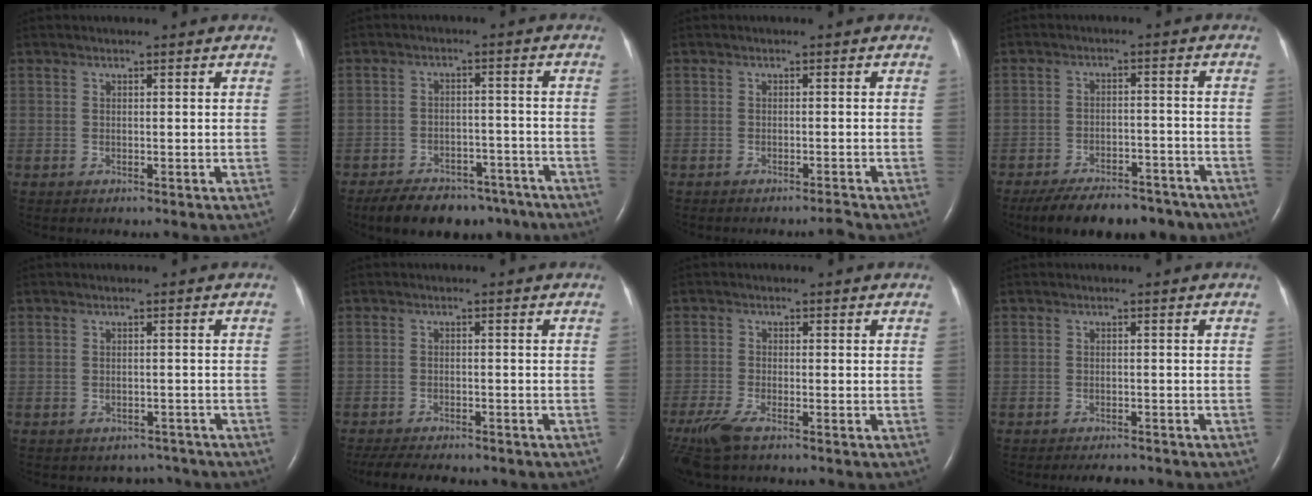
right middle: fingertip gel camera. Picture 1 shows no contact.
{"total": 13.3, "force": [-10.4, 6.5, 5.0], "torque": [-0.078, 0.009, -0.142]}
{"total": 1.2, "force": [-1.1, -0.4, 0.1], "torque": [-0.004, -0.004, -0.015]}
{"total": 14.1, "force": [-11.4, 5.7, 5.9], "torque": [-0.097, 0.003, -0.160]}
{"total": 3.5, "force": [-3.0, 1.8, -0.3], "torque": [0.007, 0.013, -0.036]}
{"total": 9.0, "force": [-7.6, 2.4, 4.0], "torque": [-0.067, -0.005, -0.104]}
{"total": 6.4, "force": [-4.5, 1.4, 4.3], "torque": [-0.096, -0.019, -0.085]}
{"total": 3.0, "force": [-2.7, 0.8, 1.0], "torque": [-0.015, -0.006, -0.035]}